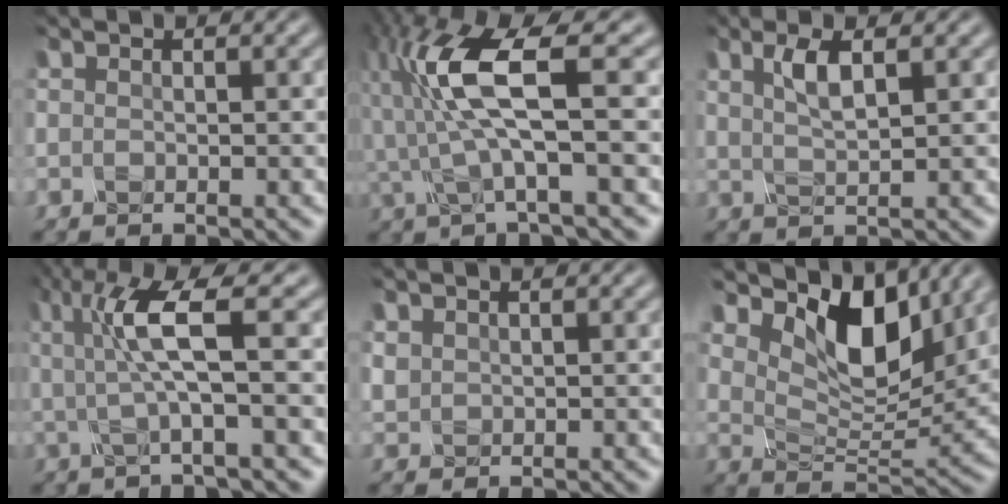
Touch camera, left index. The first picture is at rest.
{"total": 7.0, "force": [0.1, 1.5, 6.8], "torque": [-0.152, 0.009, 0.003]}
{"total": 2.3, "force": [0.6, 0.6, 2.1], "torque": [-0.041, -0.001, 0.012]}
{"total": 4.7, "force": [0.1, 0.4, 4.7], "torque": [-0.099, 0.003, 0.006]}
{"total": 0.9, "force": [0.4, 0.8, 0.1], "torque": [-0.007, 0.004, 0.016]}
{"total": 9.2, "force": [4.7, 4.9, 6.3], "torque": [-0.102, 0.003, 0.083]}